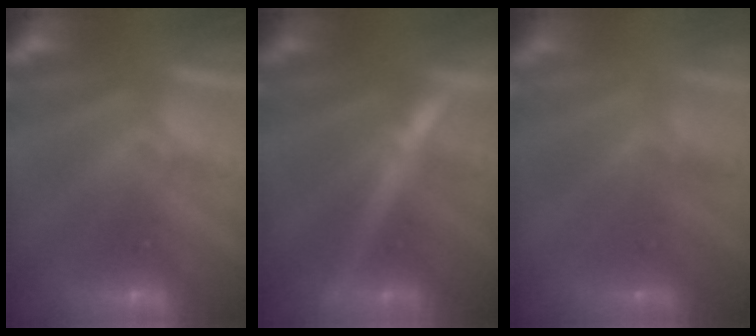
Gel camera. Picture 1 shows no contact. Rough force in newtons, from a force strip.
{"total": 2.5}
{"total": 2.1}